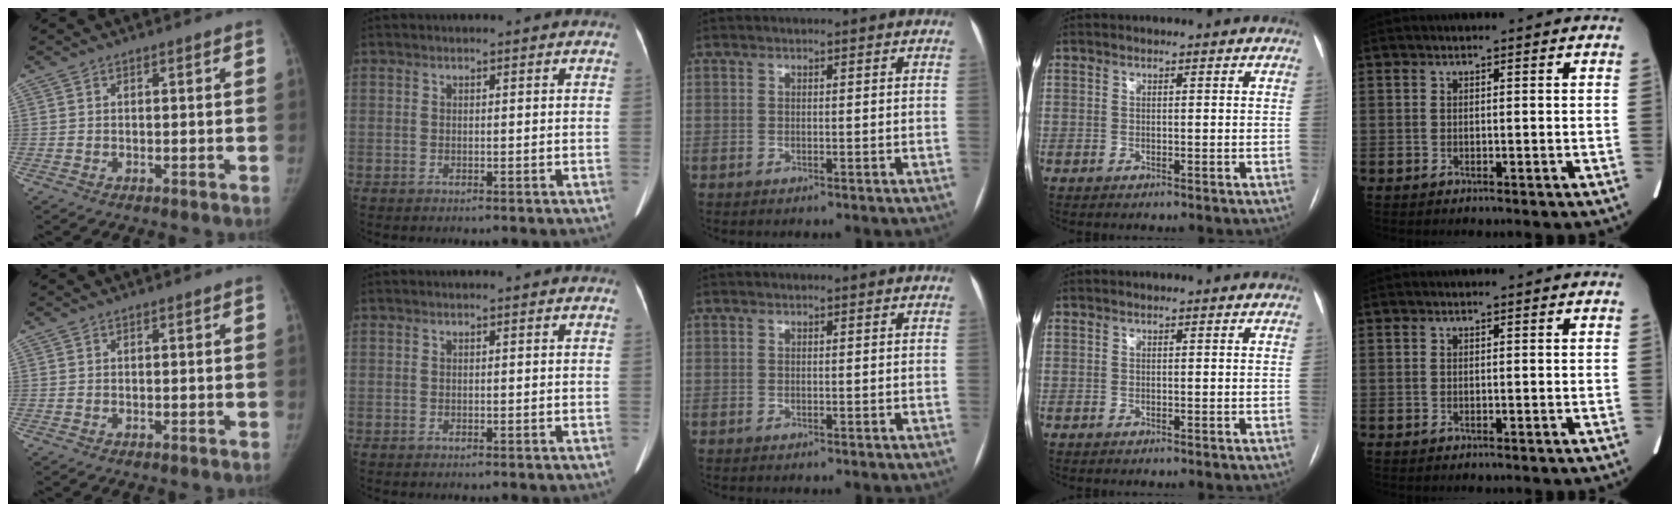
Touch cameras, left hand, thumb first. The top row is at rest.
{}